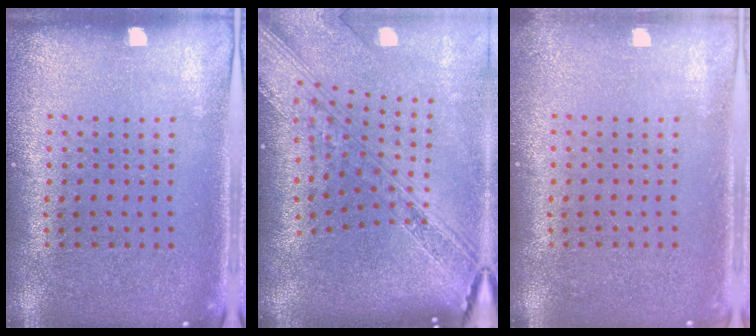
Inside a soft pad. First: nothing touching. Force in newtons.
{"total": 4.0, "press": 3.0, "slide": 2.8}
{"total": 0.6, "press": 0.6, "slide": 0.0}